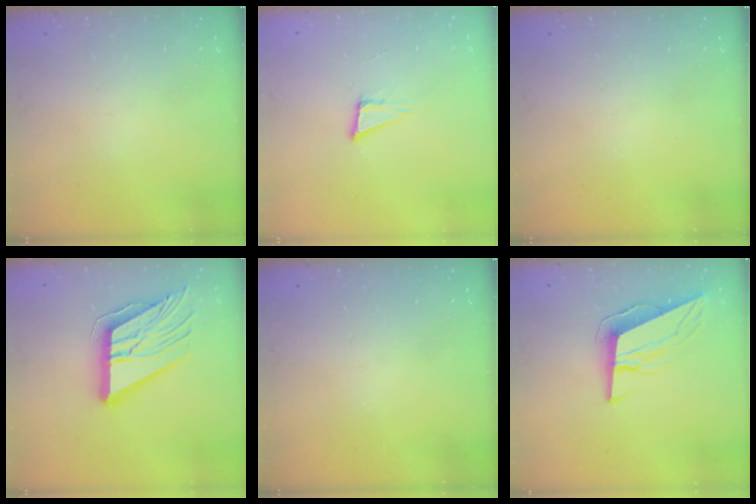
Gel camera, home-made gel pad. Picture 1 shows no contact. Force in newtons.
{"total": 4.9, "press": 3.8, "slide": 3.0}
{"total": 0.0}
{"total": 18.2, "press": 18.1, "slide": 2.0}
{"total": 0.0}
{"total": 10.7, "press": 10.2, "slide": 3.3}